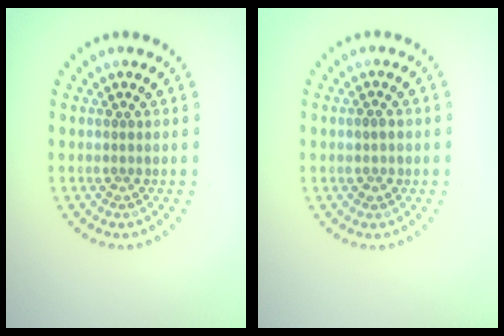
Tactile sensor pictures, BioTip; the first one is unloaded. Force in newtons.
{"total": 1.3, "press": 1.2, "slide": 0.2}